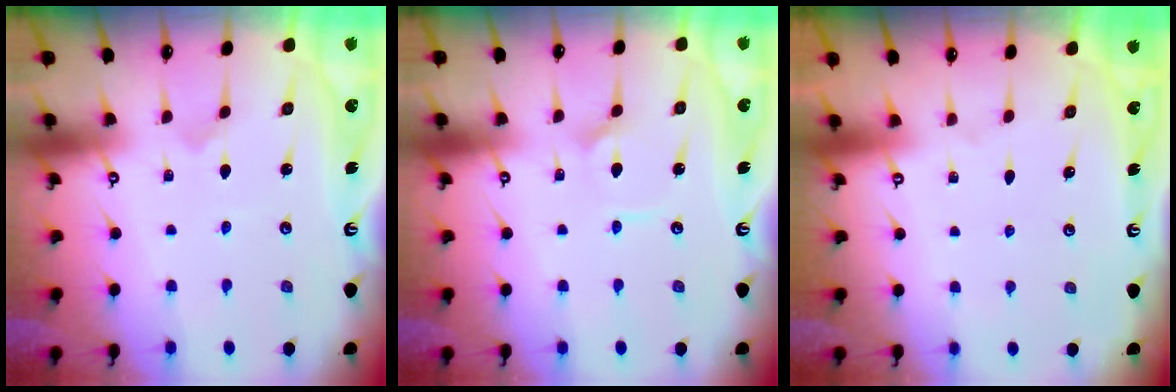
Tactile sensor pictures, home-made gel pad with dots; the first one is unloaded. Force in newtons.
{"total": 2.7, "press": 2.7, "slide": 0.4}
{"total": 0.0}